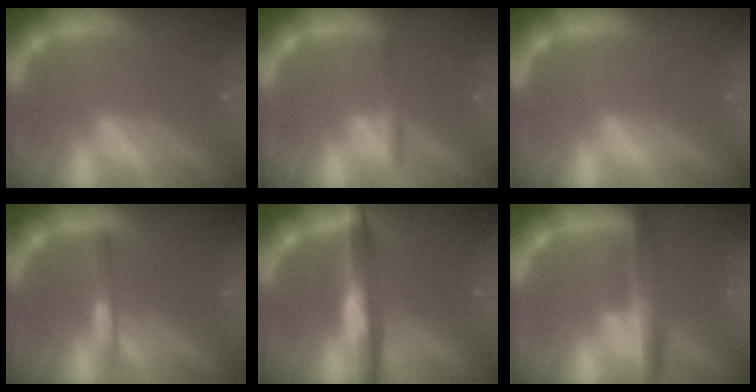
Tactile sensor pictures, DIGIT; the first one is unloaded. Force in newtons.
{"total": 1.9}
{"total": 0.0}
{"total": 2.0}
{"total": 6.6}
{"total": 5.0}